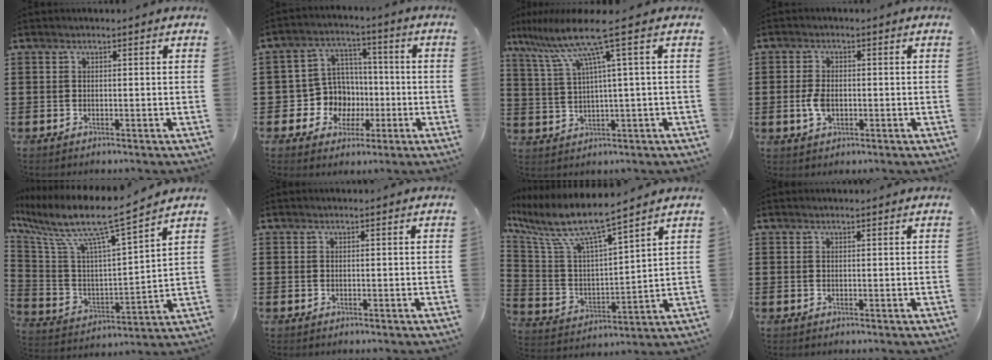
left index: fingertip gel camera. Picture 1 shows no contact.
{"total": 8.4, "force": [-0.9, 8.0, 2.3], "torque": [-0.078, 0.016, -0.008]}
{"total": 9.4, "force": [4.5, -0.3, 8.3], "torque": [-0.195, -0.023, 0.064]}
{"total": 3.6, "force": [-0.4, 2.0, 3.0], "torque": [-0.077, -0.005, -0.013]}
{"total": 10.6, "force": [8.4, 0.7, 6.5], "torque": [-0.152, -0.066, 0.131]}
{"total": 0.0}
{"total": 8.6, "force": [6.9, 1.3, 4.9], "torque": [-0.127, -0.044, 0.112]}
{"total": 0.5, "force": [0.5, 0.0, 0.2], "torque": [-0.005, -0.001, 0.011]}